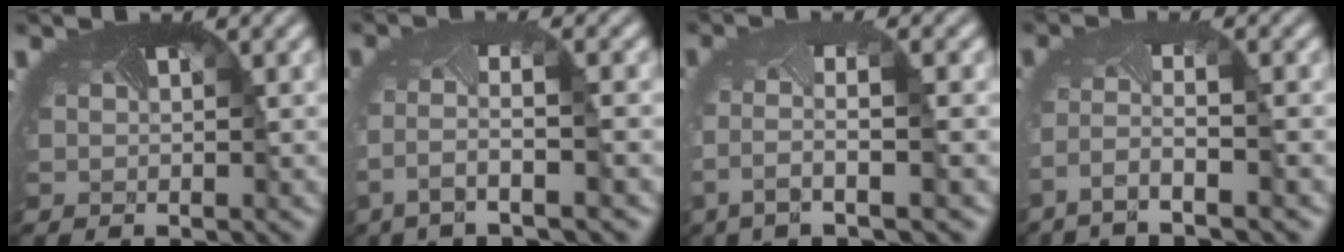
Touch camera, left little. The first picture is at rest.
{"total": 3.3, "force": [-1.9, 0.3, 2.7], "torque": [-0.084, -0.011, -0.037]}
{"total": 3.6, "force": [-1.5, 0.6, 3.2], "torque": [-0.094, -0.010, -0.029]}
{"total": 4.0, "force": [-2.9, 0.4, 2.7], "torque": [-0.085, -0.011, -0.057]}